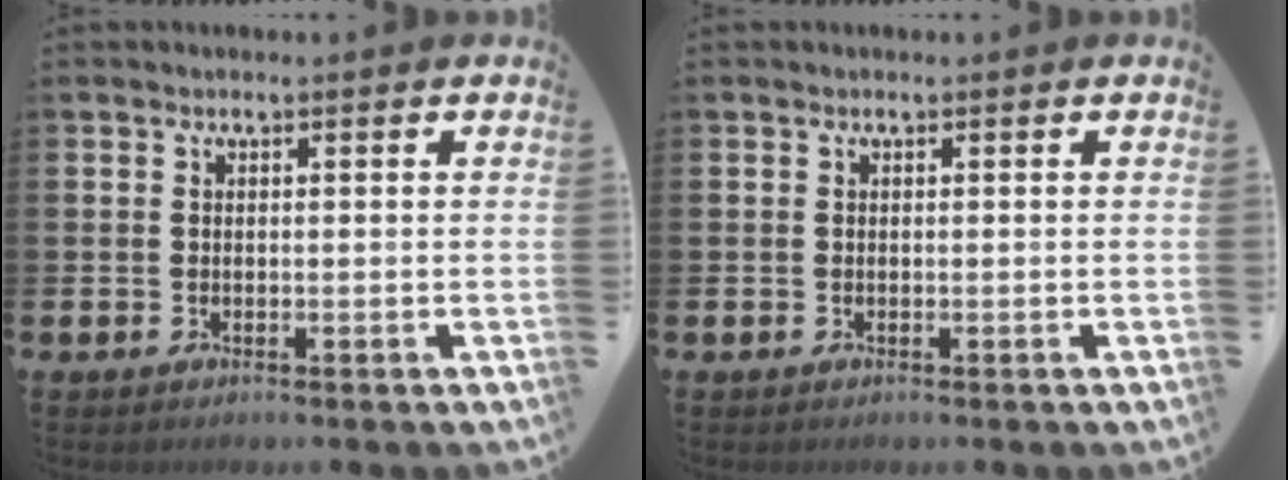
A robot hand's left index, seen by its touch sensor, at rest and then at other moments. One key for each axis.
{"total": 0.0}